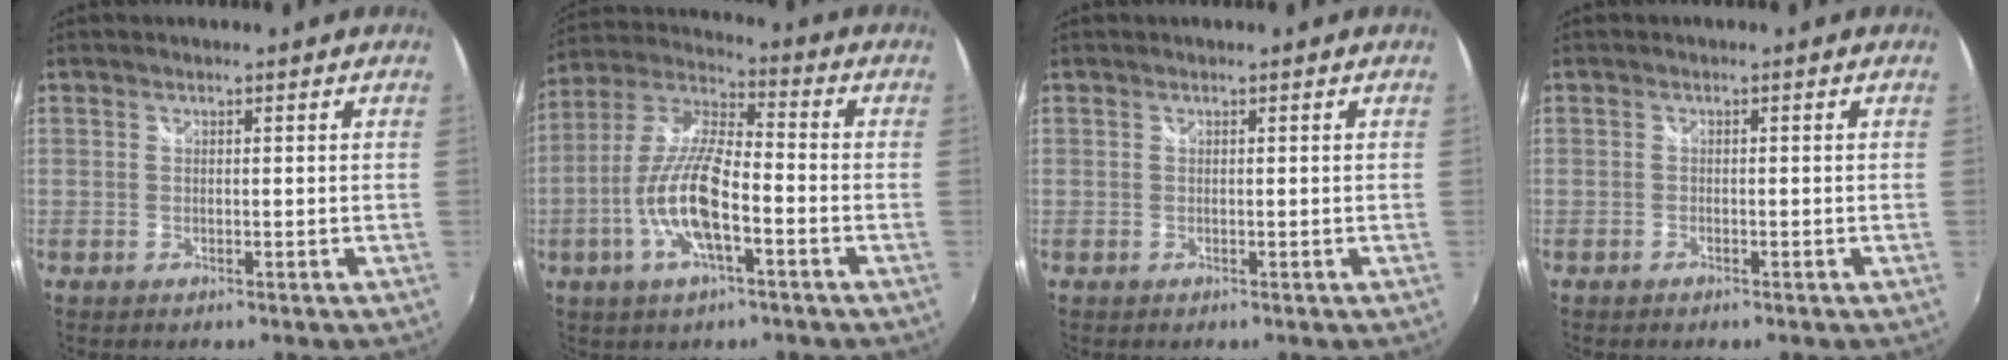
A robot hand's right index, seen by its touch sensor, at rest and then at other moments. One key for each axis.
{"total": 13.4, "fx": -4.7, "fy": 3.9, "fz": 11.9, "tx": -0.248, "ty": -0.002, "tz": -0.090}
{"total": 0.0}
{"total": 0.8, "fx": -0.7, "fy": 0.4, "fz": 0.2, "tx": -0.007, "ty": -0.002, "tz": -0.014}